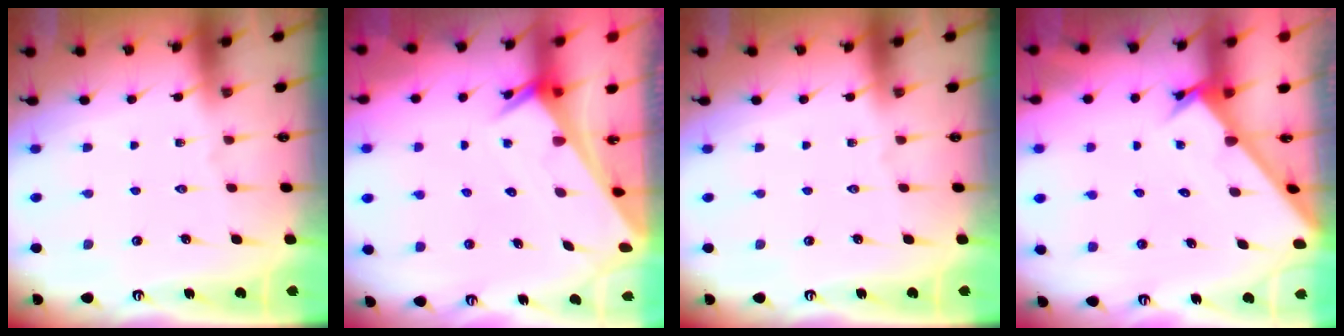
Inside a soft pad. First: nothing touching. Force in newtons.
{"total": 2.6, "press": 2.6, "slide": 0.2}
{"total": 0.0}
{"total": 2.7, "press": 2.7, "slide": 0.3}